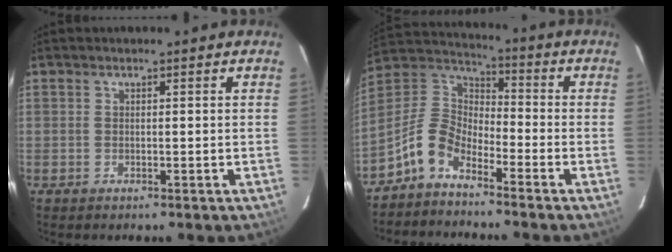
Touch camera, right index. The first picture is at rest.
{"total": 8.8, "force": [-6.0, 4.2, 4.9], "torque": [-0.112, 0.027, -0.132]}